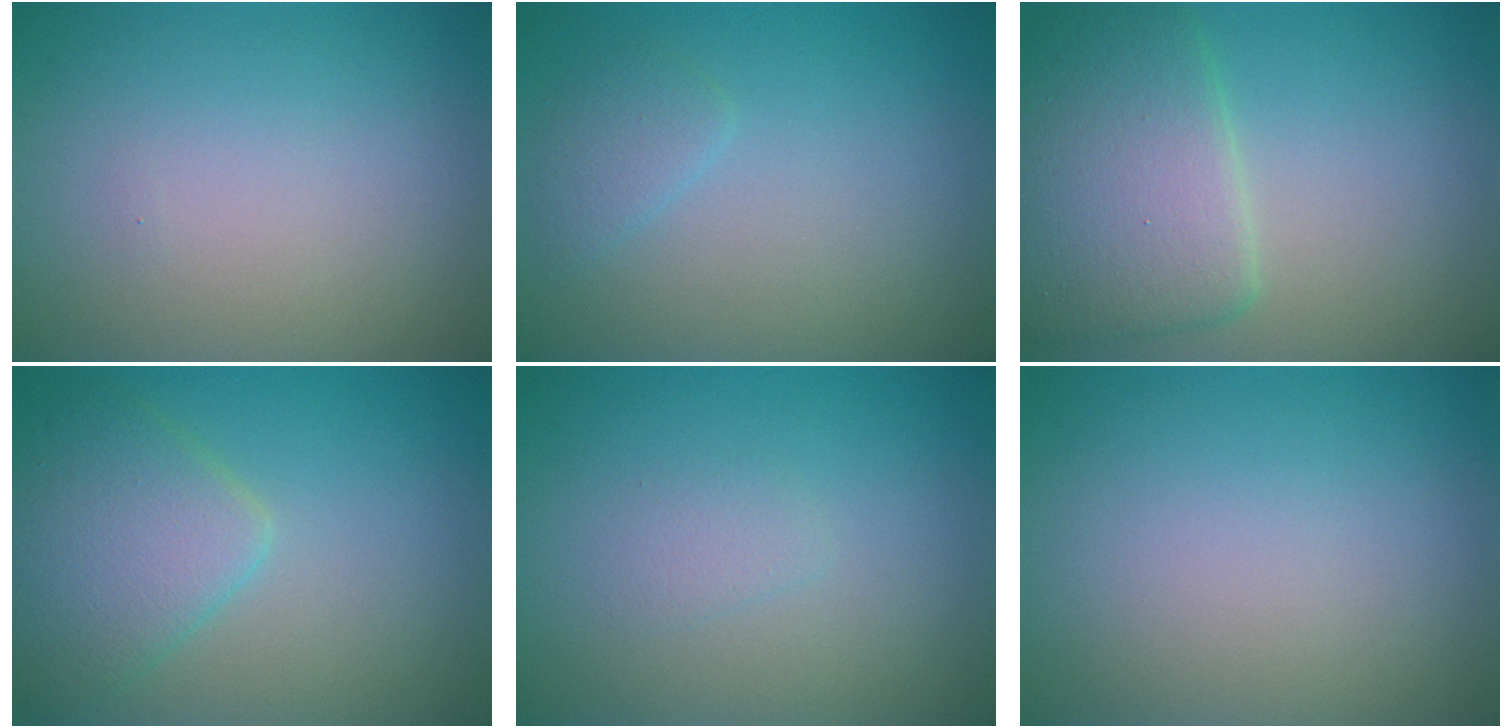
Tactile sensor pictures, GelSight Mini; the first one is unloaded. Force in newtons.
{"total": 1.4, "press": 1.4, "slide": 0.1}
{"total": 6.2, "press": 6.2, "slide": 0.2}
{"total": 4.7, "press": 4.7, "slide": 0.2}
{"total": 0.9, "press": 0.9, "slide": 0.0}
{"total": 0.0}